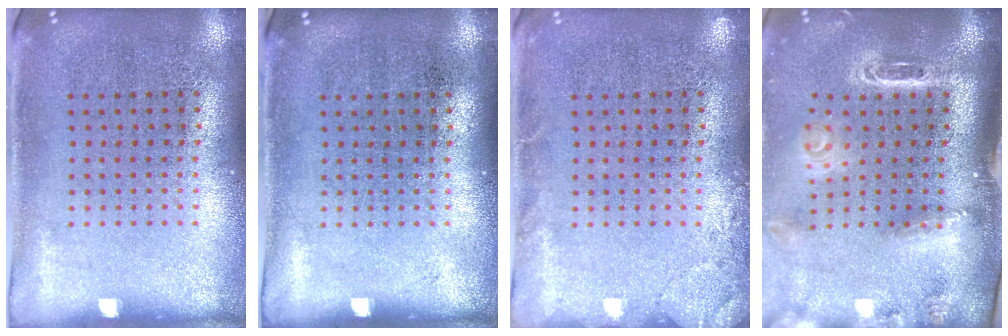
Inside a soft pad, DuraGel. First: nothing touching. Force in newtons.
{"total": 0.0}
{"total": 1.7, "press": 1.7, "slide": 0.3}
{"total": 3.0, "press": 2.1, "slide": 2.1}